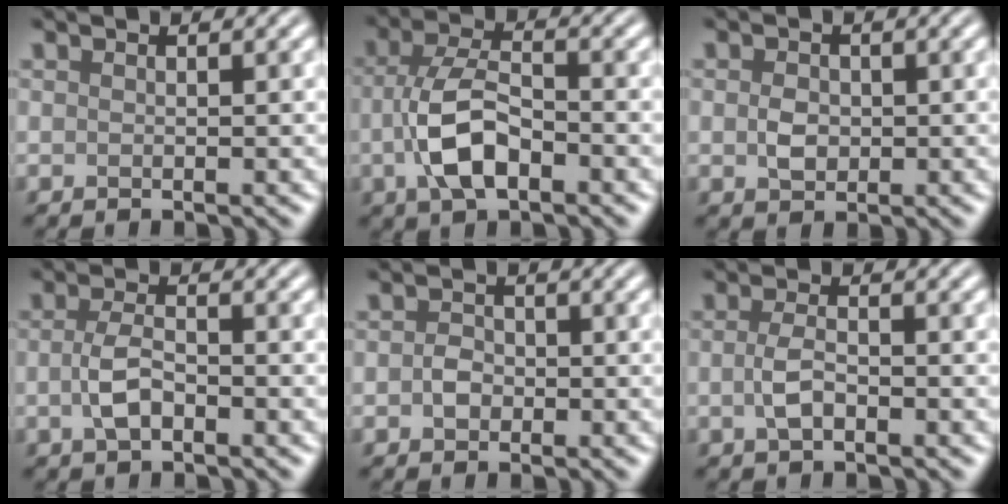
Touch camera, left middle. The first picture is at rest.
{"total": 5.7, "force": [-1.6, 2.8, 4.6], "torque": [-0.100, 0.002, -0.035]}
{"total": 2.0, "force": [-0.1, 1.6, 1.3], "torque": [-0.025, -0.002, -0.003]}
{"total": 2.8, "force": [-0.8, 1.4, 2.3], "torque": [-0.050, 0.000, -0.019]}
{"total": 1.6, "force": [-0.4, 1.3, 0.9], "torque": [-0.016, 0.001, -0.012]}
{"total": 2.1, "force": [-0.6, 1.0, 1.8], "torque": [-0.041, -0.001, -0.016]}